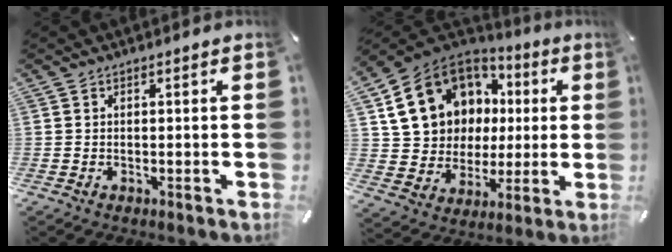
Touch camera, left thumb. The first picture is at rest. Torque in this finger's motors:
{"motor_torque": [2.29, 2.72, 1.56, -1.21, 0.52]}